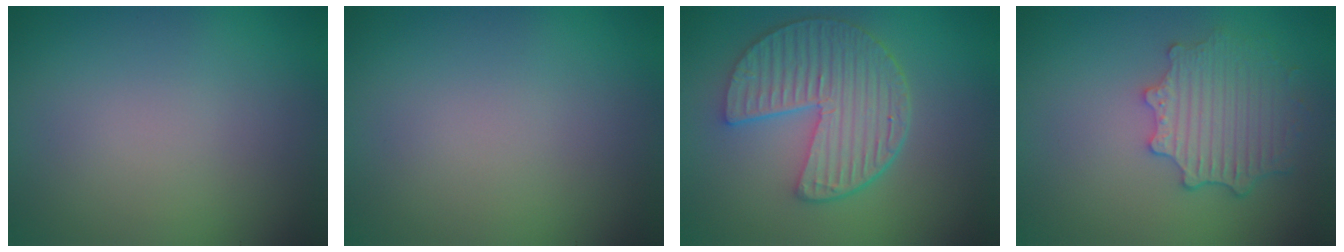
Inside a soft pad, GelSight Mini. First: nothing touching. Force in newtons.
{"total": 0.0}
{"total": 6.2, "press": 4.8, "slide": 4.0}
{"total": 4.5, "press": 3.8, "slide": 2.4}